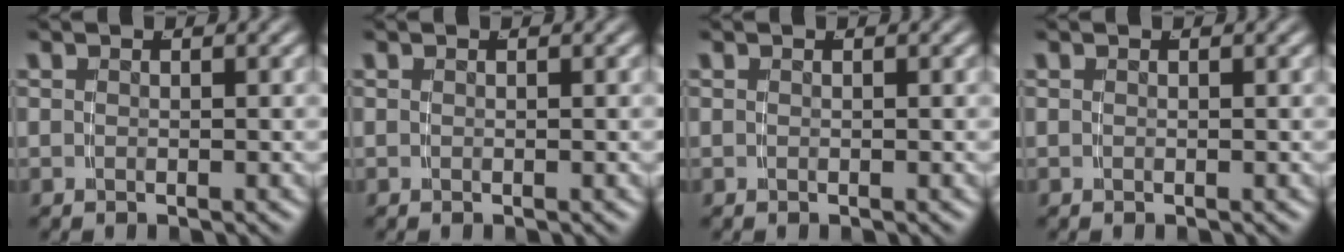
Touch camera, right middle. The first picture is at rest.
{"total": 0.0}
{"total": 0.0}
{"total": 0.0}